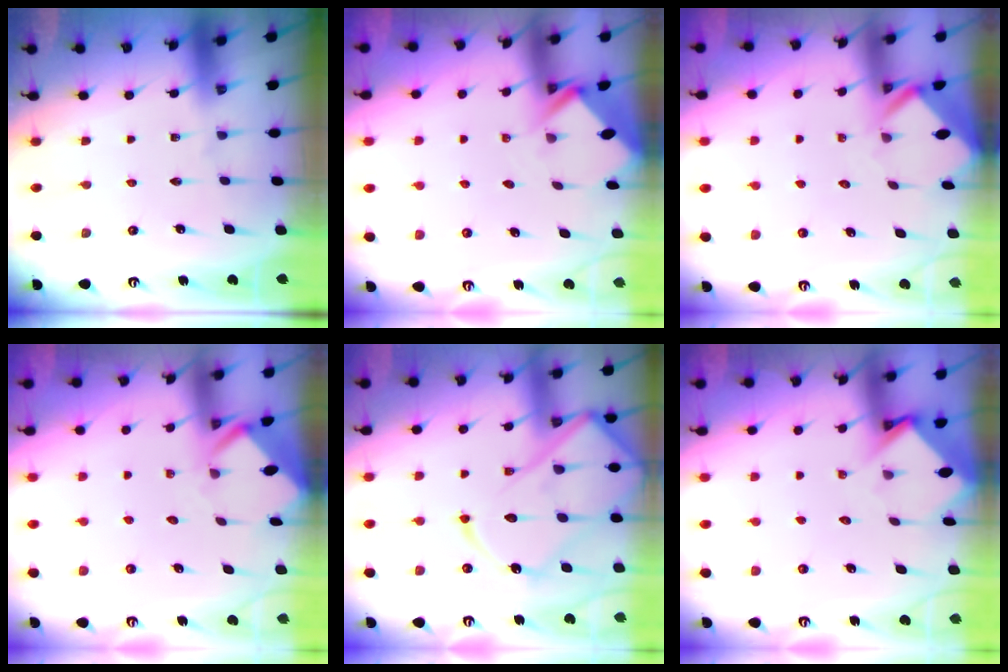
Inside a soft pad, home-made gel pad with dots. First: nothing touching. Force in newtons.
{"total": 2.5, "press": 2.5, "slide": 0.2}
{"total": 2.4, "press": 2.4, "slide": 0.1}
{"total": 3.0, "press": 3.0, "slide": 0.1}
{"total": 18.8, "press": 18.7, "slide": 1.7}
{"total": 3.3, "press": 3.3, "slide": 0.3}